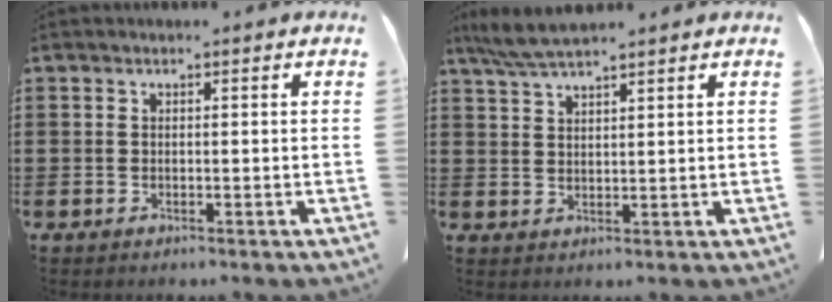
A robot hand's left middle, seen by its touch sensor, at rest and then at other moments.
{"total": 4.7, "force": [3.9, 0.5, 2.6], "torque": [-0.059, -0.005, 0.074]}